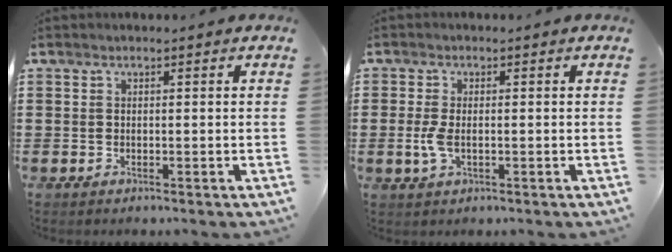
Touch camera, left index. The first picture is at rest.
{"total": 3.1, "force": [-0.4, 1.2, 2.8], "torque": [-0.072, -0.007, -0.013]}